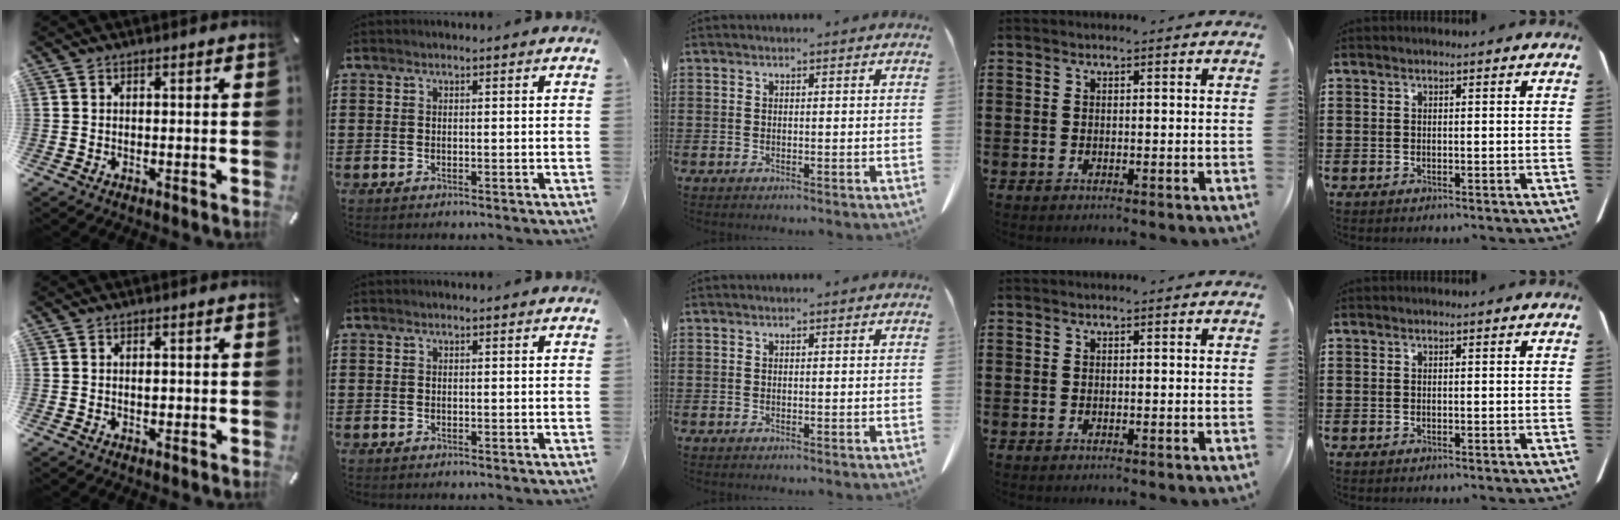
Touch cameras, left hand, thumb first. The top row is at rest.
{"thumb": {"total": 1.2, "force": [-0.1, 0.8, 1.0], "torque": [-0.021, 0.000, -0.001]}}